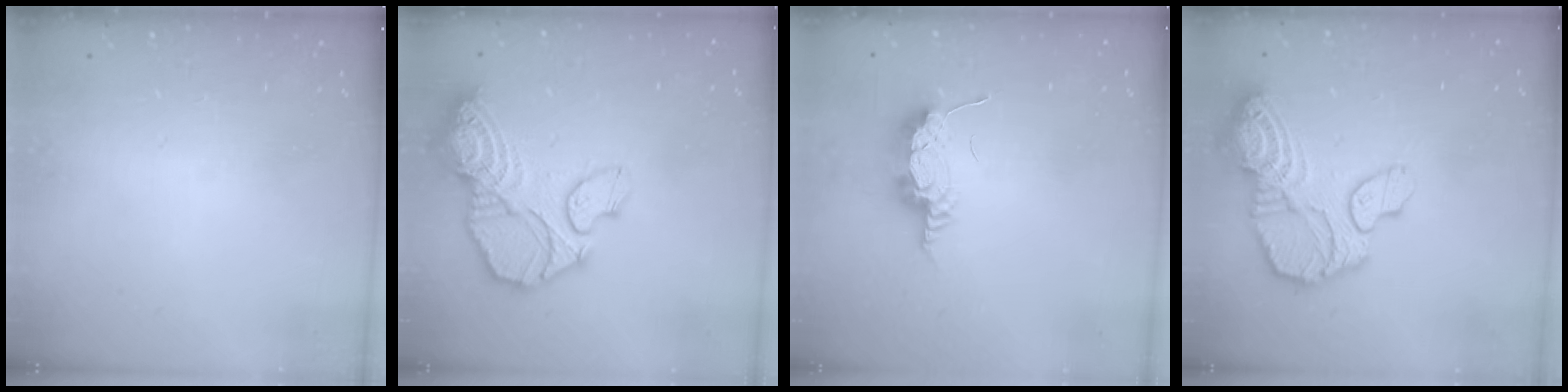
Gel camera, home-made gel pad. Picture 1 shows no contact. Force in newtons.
{"total": 17.2, "press": 17.1, "slide": 1.6}
{"total": 8.4, "press": 8.2, "slide": 2.0}
{"total": 19.1, "press": 19.0, "slide": 1.7}